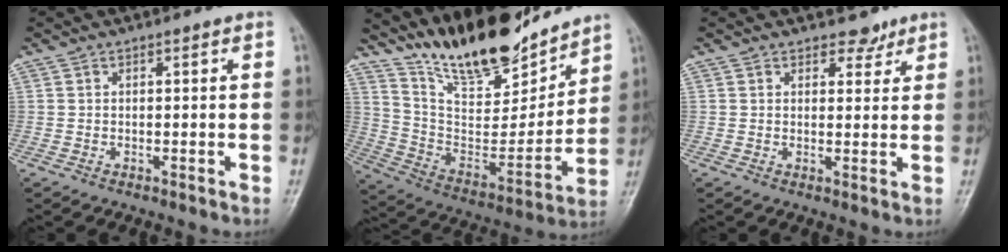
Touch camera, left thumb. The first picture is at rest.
{"total": 20.5, "force": [17.1, 6.1, 9.4], "torque": [-0.115, -0.103, 0.305]}
{"total": 3.1, "force": [2.4, 1.7, 0.7], "torque": [0.012, -0.014, 0.032]}